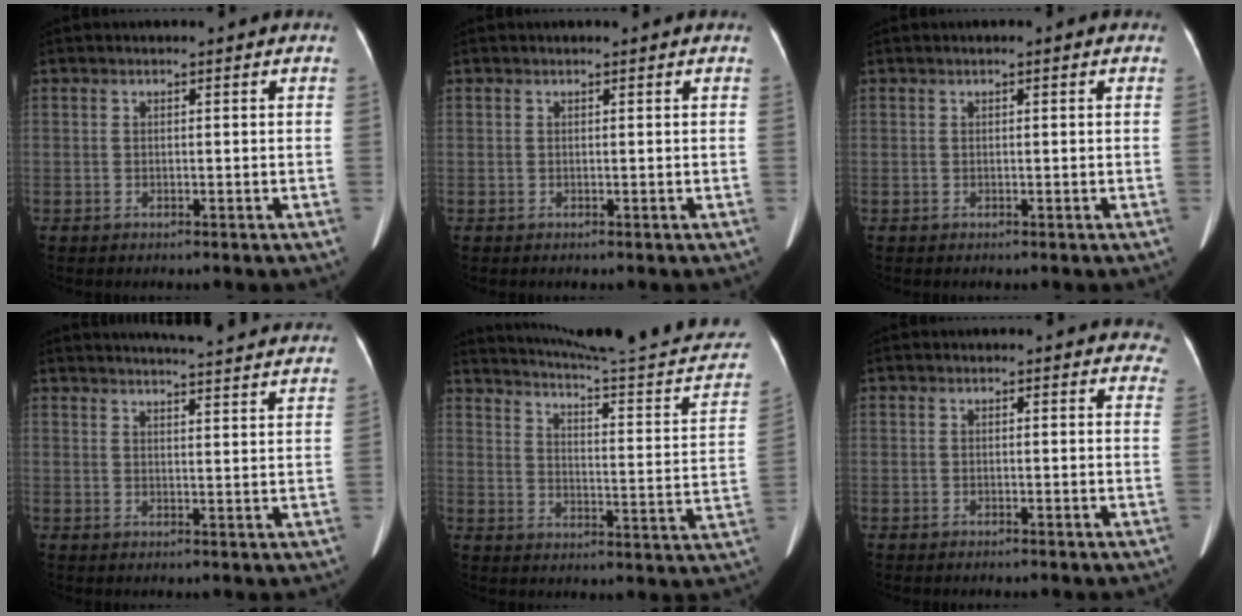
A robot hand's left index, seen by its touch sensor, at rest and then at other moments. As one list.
[{"total": 0.9, "force": [0.8, 0.1, 0.2], "torque": [-0.006, 0.009, 0.007]}, {"total": 0.6, "force": [0.3, 0.2, 0.5], "torque": [-0.010, 0.005, 0.002]}, {"total": 19.4, "force": [18.4, 1.1, 6.2], "torque": [-0.079, -0.019, 0.215]}, {"total": 25.9, "force": [24.4, 0.5, 8.8], "torque": [-0.120, -0.090, 0.303]}, {"total": 3.7, "force": [3.3, 1.6, 0.6], "torque": [0.021, -0.008, 0.007]}]